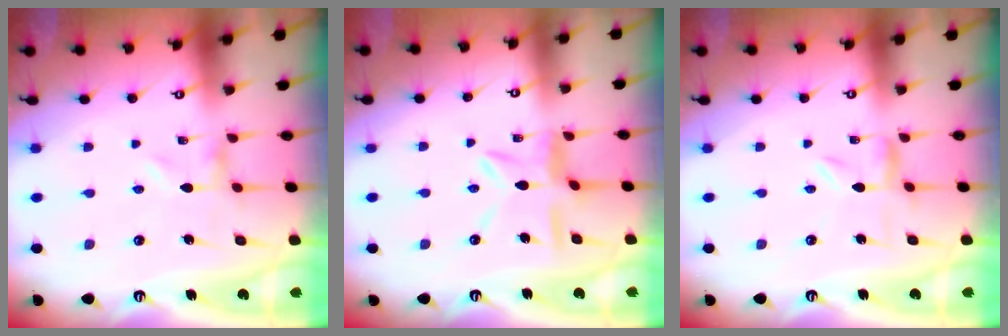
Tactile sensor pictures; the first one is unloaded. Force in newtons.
{"total": 10.0, "press": 10.0, "slide": 0.8}
{"total": 1.6, "press": 1.6, "slide": 0.3}